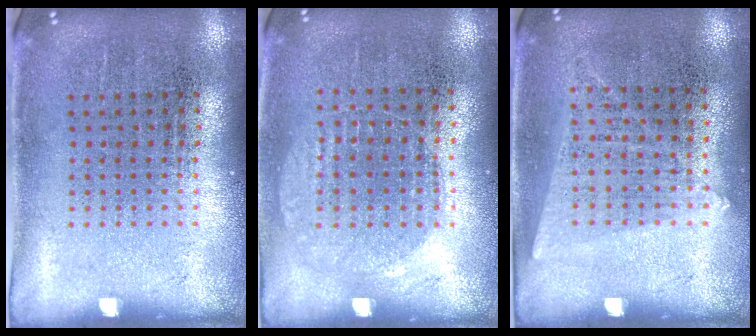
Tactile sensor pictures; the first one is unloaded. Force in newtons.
{"total": 1.0, "press": 0.9, "slide": 0.4}
{"total": 1.2, "press": 1.1, "slide": 0.5}